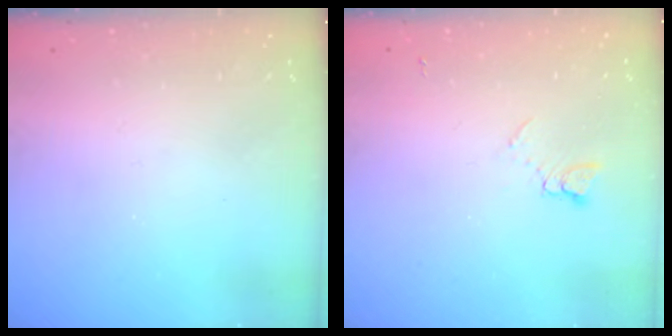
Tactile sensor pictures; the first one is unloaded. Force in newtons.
{"total": 3.3, "press": 3.3, "slide": 0.5}